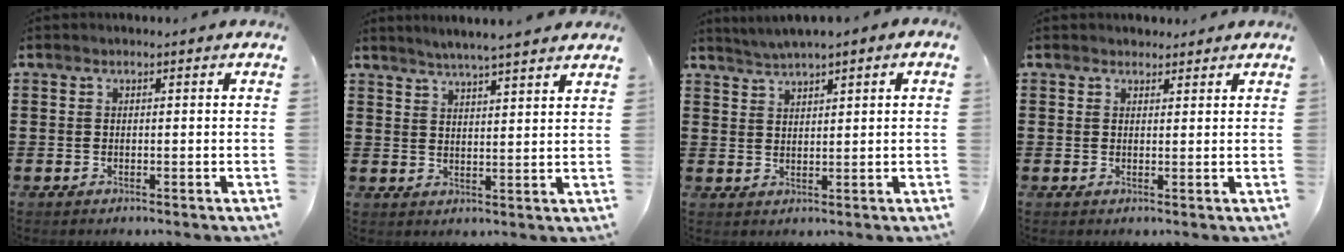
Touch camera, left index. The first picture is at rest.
{"total": 3.7, "force": [3.5, -0.7, 0.9], "torque": [-0.029, -0.014, 0.061]}
{"total": 1.5, "force": [1.5, -0.1, 0.3], "torque": [-0.010, -0.001, 0.028]}
{"total": 1.6, "force": [1.4, 0.7, 0.1], "torque": [-0.006, 0.004, 0.029]}